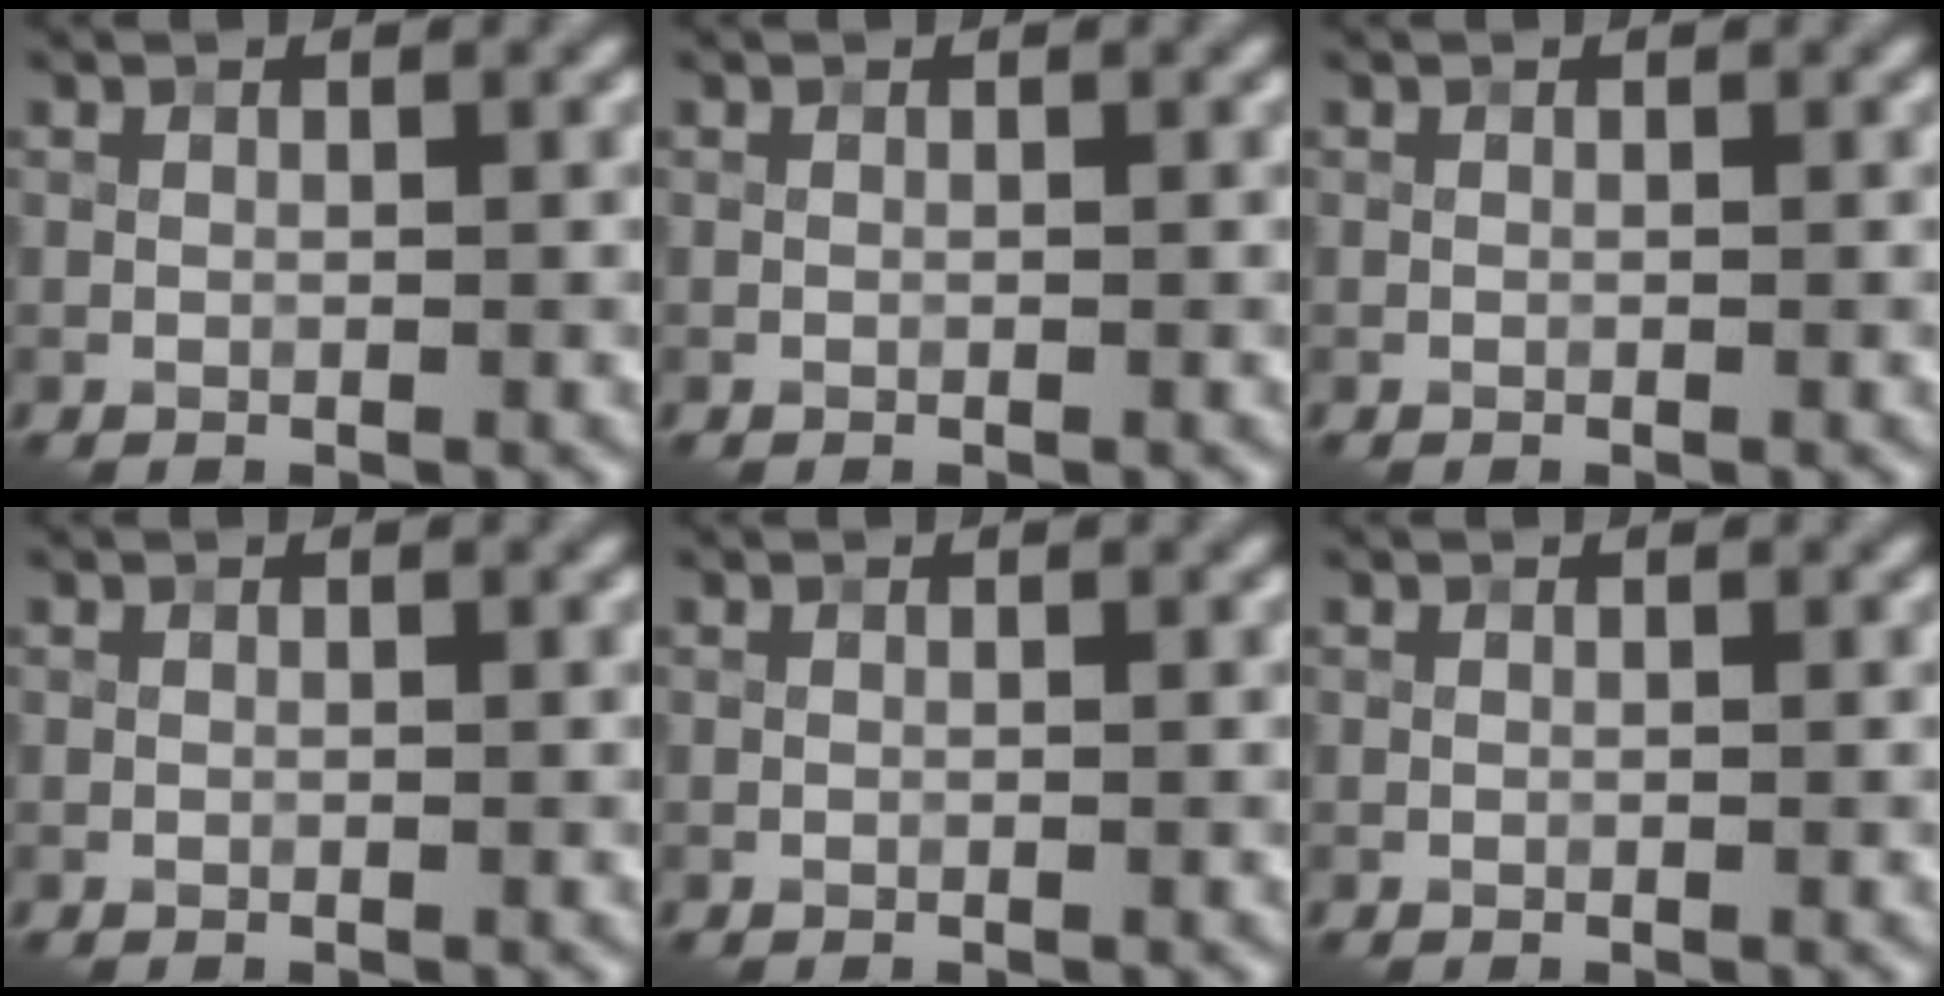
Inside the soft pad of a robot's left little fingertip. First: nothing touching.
{"total": 0.0}
{"total": 0.0}
{"total": 0.0}
{"total": 0.0}
{"total": 0.0}